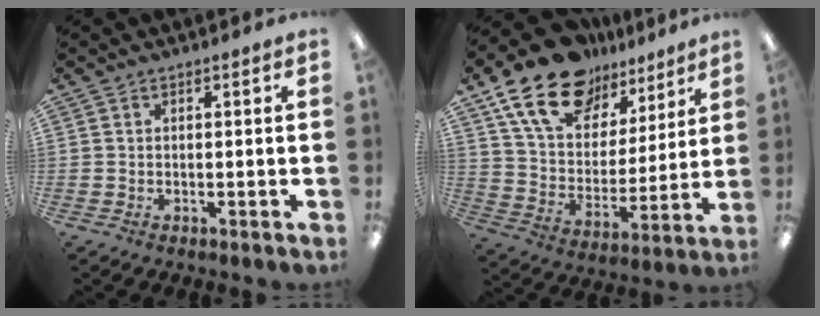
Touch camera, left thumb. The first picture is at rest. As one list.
[{"total": 19.1, "force": [13.9, 10.2, 8.2], "torque": [-0.167, -0.079, 0.254]}]